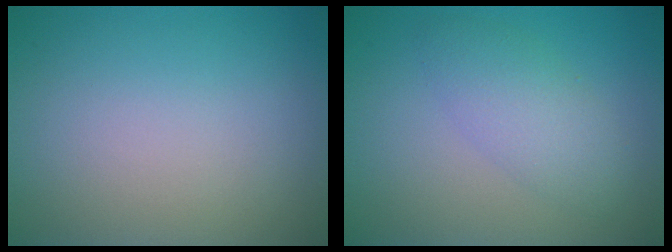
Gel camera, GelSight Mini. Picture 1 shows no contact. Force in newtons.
{"total": 3.2, "press": 3.2, "slide": 0.0}